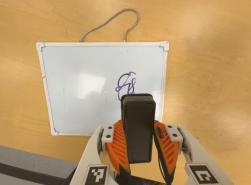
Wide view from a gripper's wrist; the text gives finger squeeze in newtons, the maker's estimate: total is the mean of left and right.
{"total": 6.0, "left": 5.1, "right": 6.8}